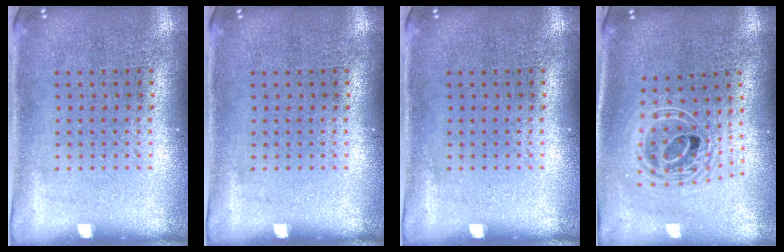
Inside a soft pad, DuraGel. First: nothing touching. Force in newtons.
{"total": 0.0}
{"total": 0.0}
{"total": 2.2, "press": 1.7, "slide": 1.5}